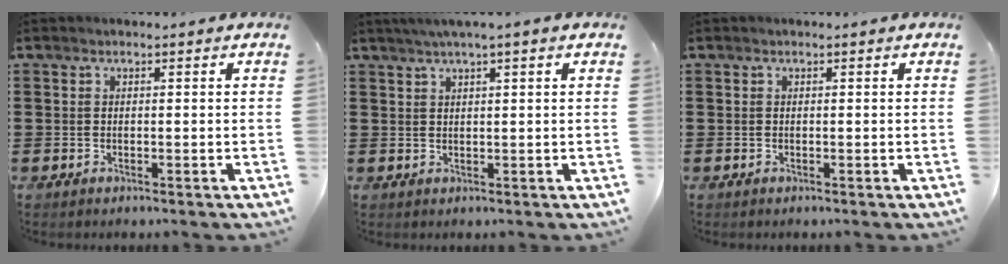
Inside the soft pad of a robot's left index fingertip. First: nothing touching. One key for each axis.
{"total": 1.9, "fx": 1.3, "fy": -0.3, "fz": 1.5, "tx": -0.028, "ty": 0.002, "tz": 0.022}
{"total": 0.0}